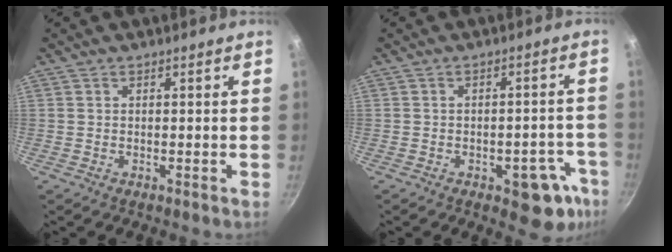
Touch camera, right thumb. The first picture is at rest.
{"total": 10.2, "force": [-4.8, 5.2, 7.3], "torque": [-0.022, 0.033, -0.052]}